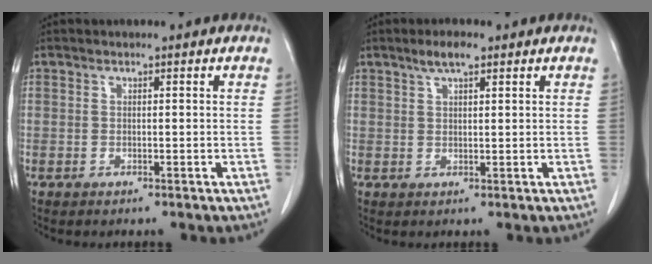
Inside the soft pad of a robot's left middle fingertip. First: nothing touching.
{"total": 3.0, "force": [2.0, 0.7, 2.1], "torque": [-0.043, 0.007, 0.037]}